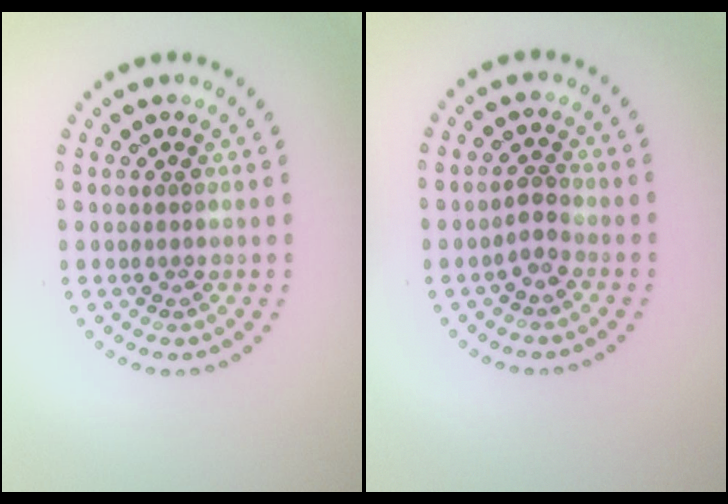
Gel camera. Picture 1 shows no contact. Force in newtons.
{"total": 1.5, "press": 1.2, "slide": 0.9}